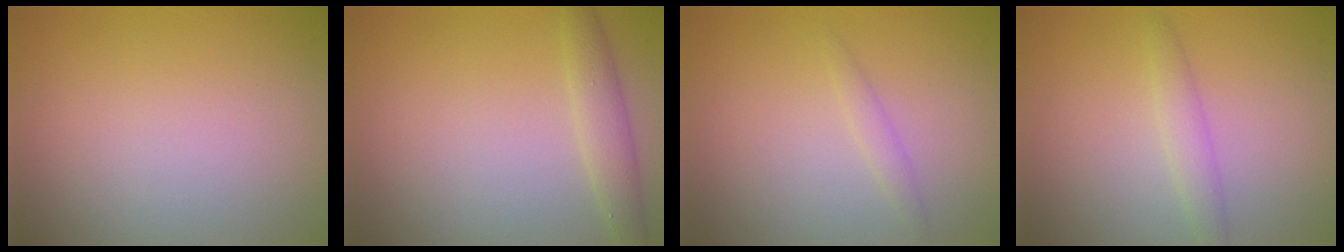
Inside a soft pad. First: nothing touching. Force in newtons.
{"total": 2.2, "press": 2.2, "slide": 0.0}
{"total": 0.9, "press": 0.9, "slide": 0.1}
{"total": 1.6, "press": 1.6, "slide": 0.0}